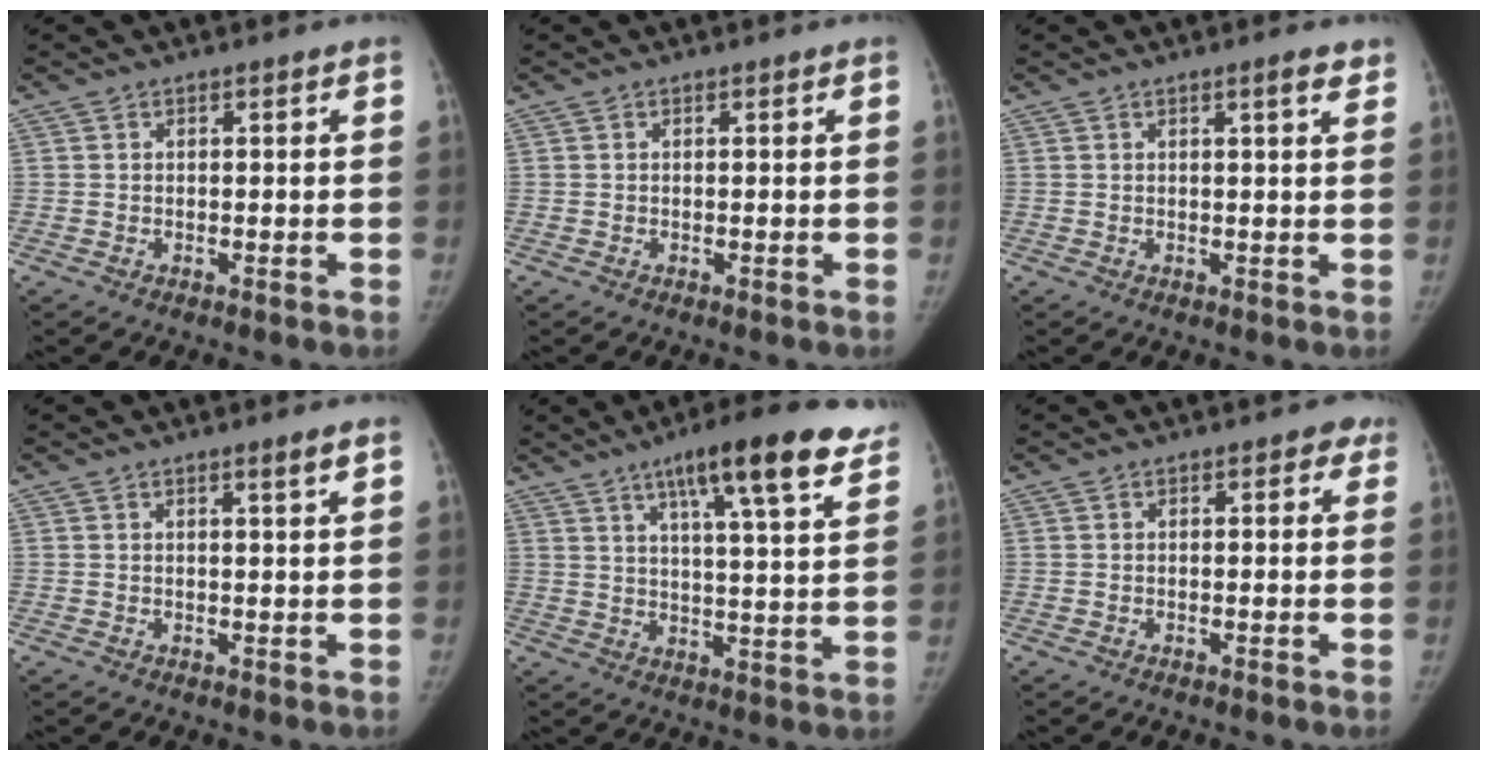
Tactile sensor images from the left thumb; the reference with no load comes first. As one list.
[{"total": 0.0}, {"total": 2.7, "force": [1.7, 0.3, 2.1], "torque": [-0.026, -0.008, 0.022]}, {"total": 1.6, "force": [1.0, -0.2, 1.2], "torque": [-0.019, -0.009, 0.016]}, {"total": 17.6, "force": [11.2, 3.2, 13.2], "torque": [-0.168, -0.034, 0.158]}, {"total": 1.9, "force": [0.9, 1.3, 1.2], "torque": [0.009, 0.002, 0.003]}]